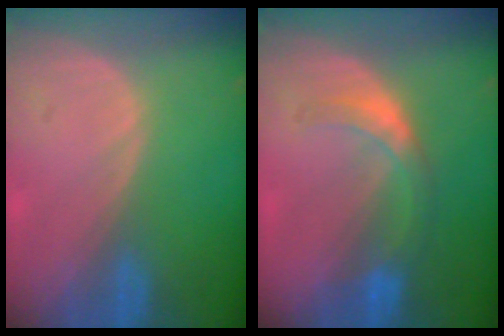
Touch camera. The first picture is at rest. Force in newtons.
{"total": 5.8, "press": 5.1, "slide": 2.7}